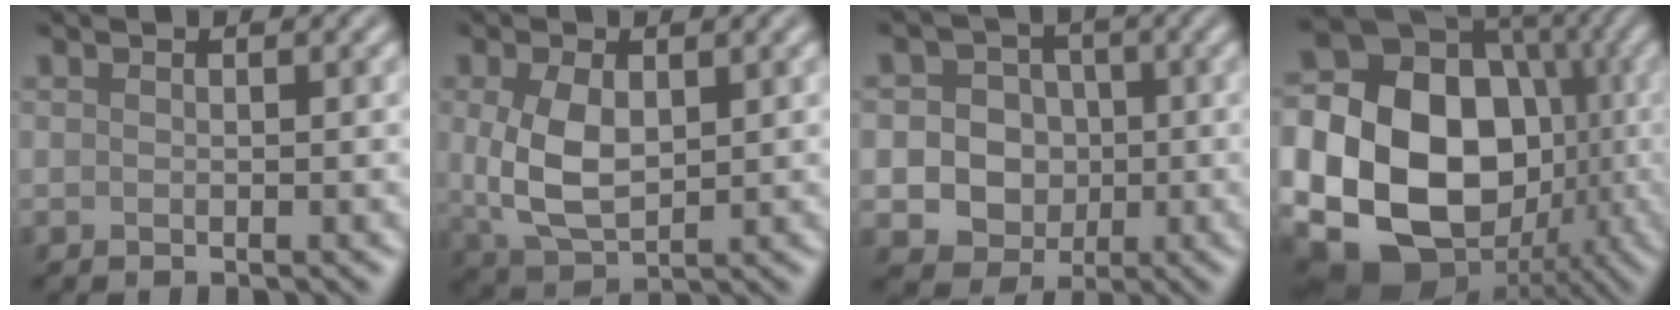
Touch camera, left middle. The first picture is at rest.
{"total": 5.2, "force": [0.6, 3.1, 4.1], "torque": [-0.097, -0.001, 0.021]}
{"total": 6.7, "force": [-0.6, 6.2, 2.6], "torque": [-0.035, 0.019, -0.036]}
{"total": 21.7, "force": [-2.6, 18.0, 11.9], "torque": [-0.212, -0.023, -0.081]}